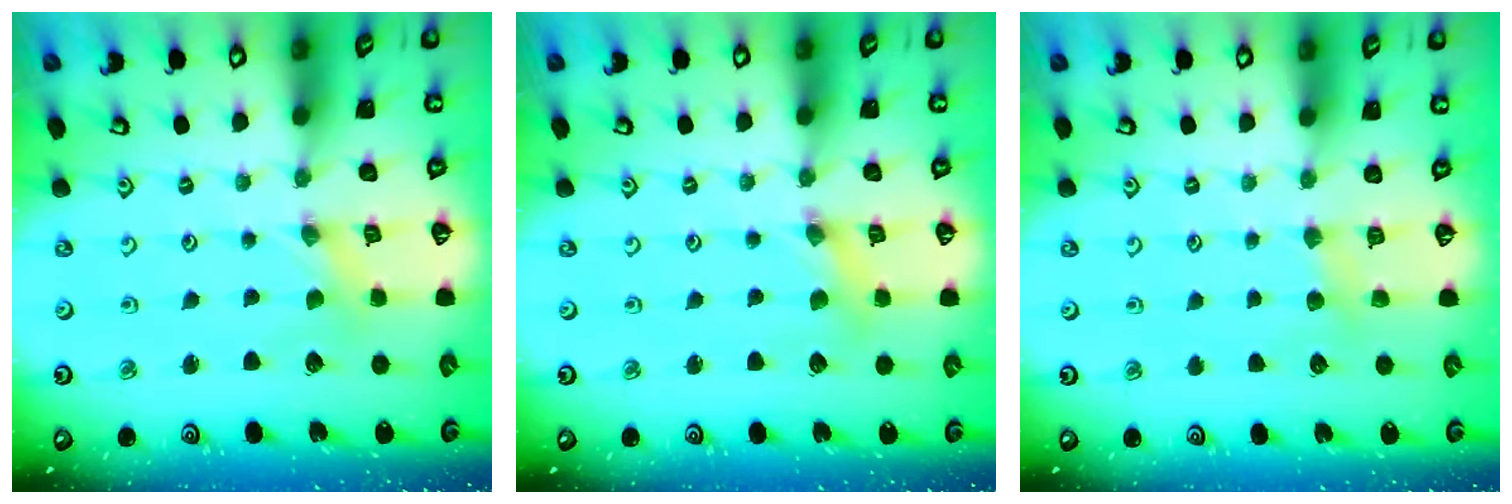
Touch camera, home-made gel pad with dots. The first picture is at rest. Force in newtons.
{"total": 2.8, "press": 2.8, "slide": 0.4}
{"total": 3.6, "press": 3.6, "slide": 0.5}